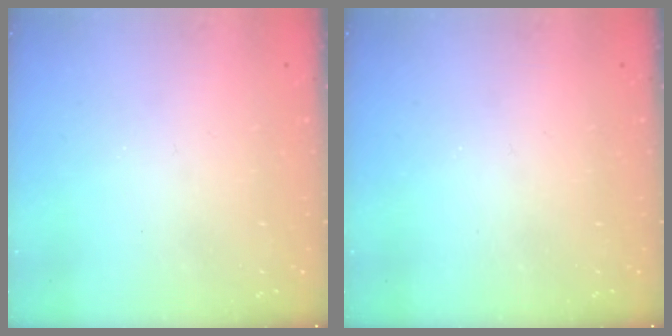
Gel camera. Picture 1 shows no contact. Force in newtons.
{"total": 0.0}